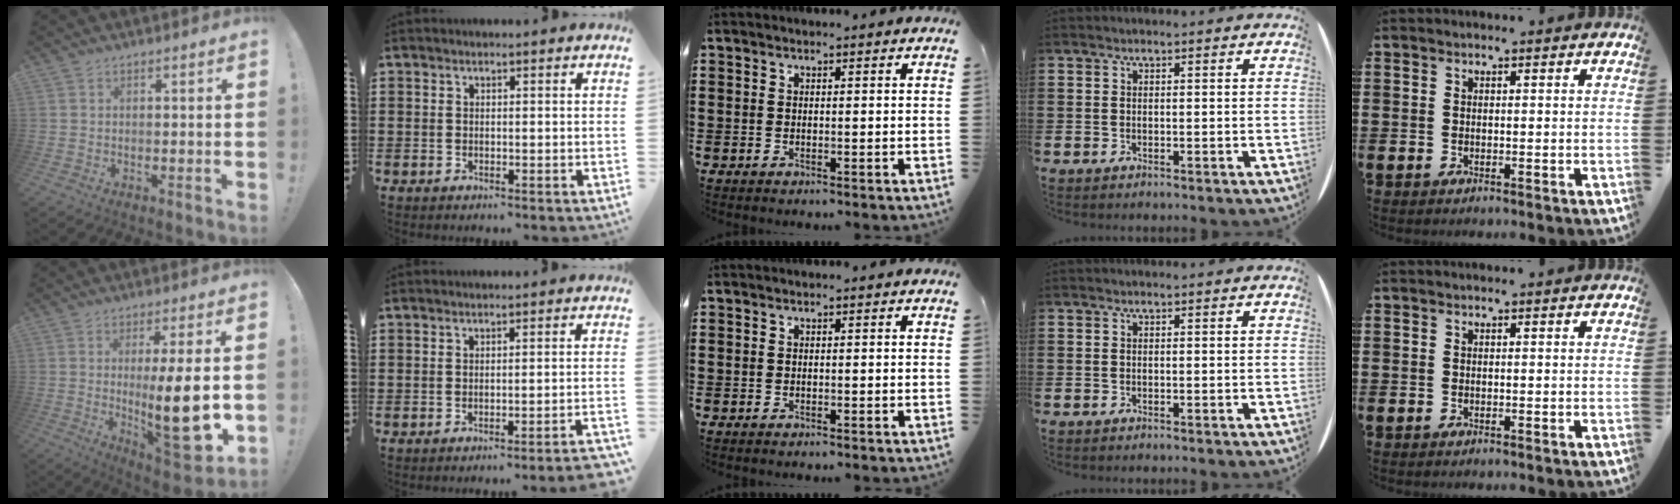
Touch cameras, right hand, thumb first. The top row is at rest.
{"thumb": {"total": 16.8, "force": [-0.1, 3.6, 16.4], "torque": [-0.255, -0.021, 0.001]}, "index": {"total": 2.1, "force": [-1.8, -0.6, 1.0], "torque": [-0.017, -0.005, -0.037]}}